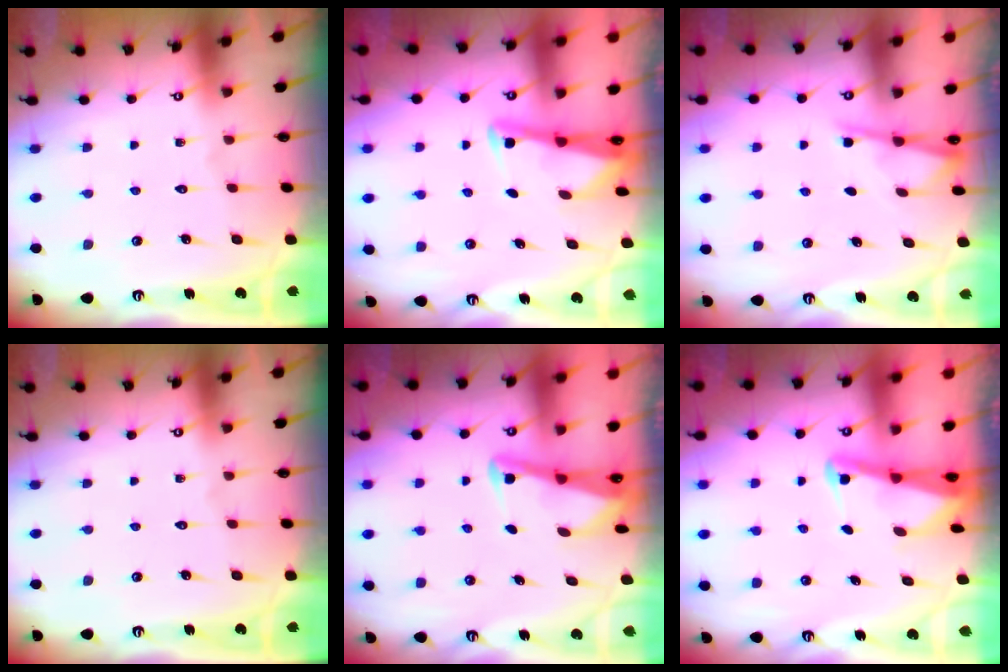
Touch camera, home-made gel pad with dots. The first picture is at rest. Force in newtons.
{"total": 2.8, "press": 2.8, "slide": 0.2}
{"total": 2.5, "press": 2.4, "slide": 0.4}
{"total": 0.0}
{"total": 3.0, "press": 3.0, "slide": 0.4}
{"total": 2.5, "press": 2.5, "slide": 0.4}